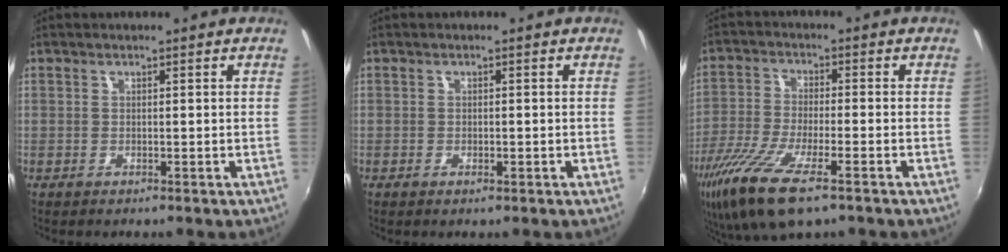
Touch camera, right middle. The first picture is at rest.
{"total": 0.7, "force": [-0.4, 0.3, 0.5], "torque": [-0.007, -0.002, -0.007]}
{"total": 14.7, "force": [-8.7, 3.8, 11.2], "torque": [-0.240, -0.048, -0.170]}